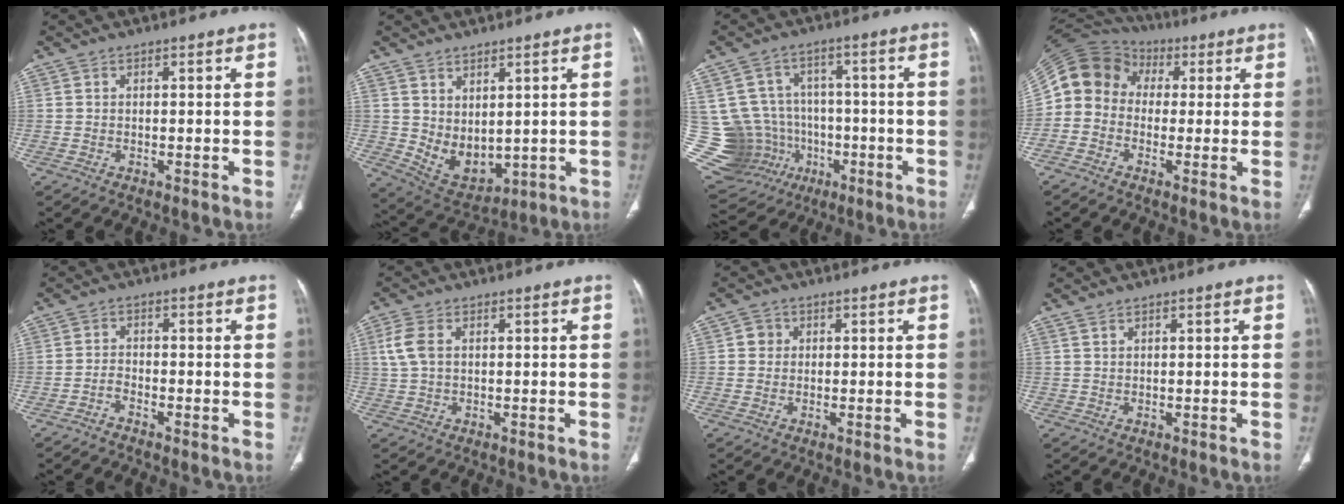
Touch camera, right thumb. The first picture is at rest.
{"total": 7.6, "force": [2.0, 5.4, 5.0], "torque": [-0.056, -0.025, 0.066]}
{"total": 19.8, "force": [-3.9, 18.0, 7.4], "torque": [-0.147, 0.063, -0.037]}
{"total": 12.2, "force": [0.4, 10.5, 6.1], "torque": [-0.108, 0.042, -0.009]}
{"total": 1.6, "force": [-1.4, 0.3, 0.5], "torque": [-0.013, 0.011, -0.031]}
{"total": 4.5, "force": [0.9, 2.7, 3.4], "torque": [-0.095, 0.011, 0.019]}
{"total": 2.1, "force": [0.4, 2.0, 0.6], "torque": [0.002, 0.002, 0.004]}
{"total": 0.7, "force": [0.7, 0.0, 0.1], "torque": [-0.001, -0.002, 0.017]}